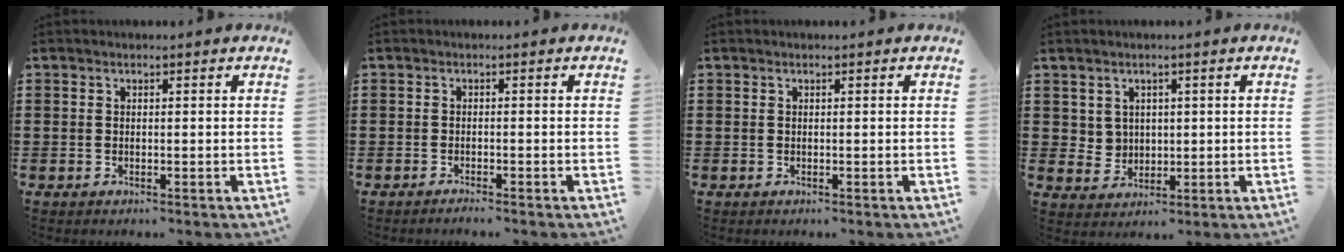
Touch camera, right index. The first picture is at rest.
{"total": 1.1, "force": [-1.1, -0.3, 0.1], "torque": [-0.002, -0.002, -0.021]}
{"total": 0.0}
{"total": 3.0, "force": [1.6, 2.5, 0.4], "torque": [-0.020, 0.008, 0.030]}